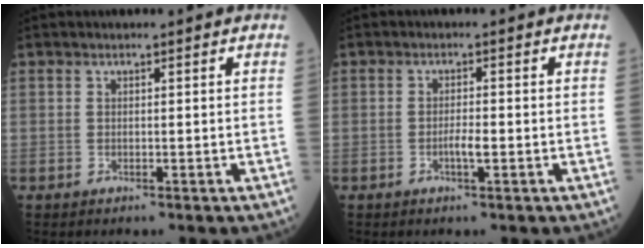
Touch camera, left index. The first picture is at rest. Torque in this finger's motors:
{"motor_torque": [0.54, 0.37, 0.01, 0.01]}